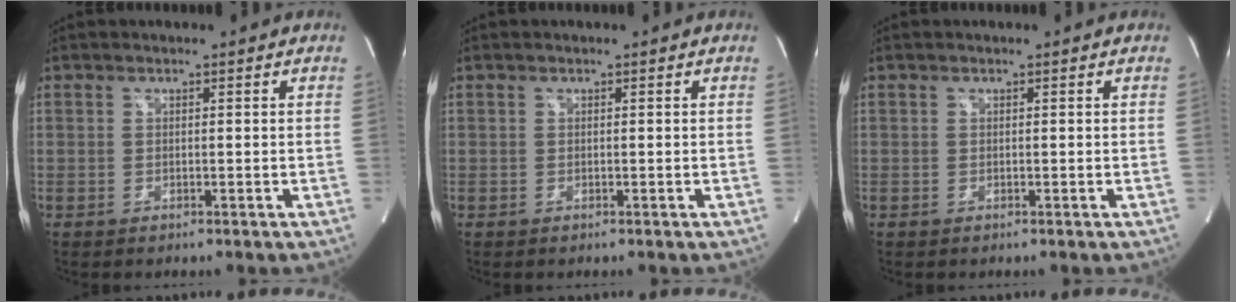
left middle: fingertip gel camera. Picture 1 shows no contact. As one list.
[{"total": 0.0}, {"total": 0.0}]